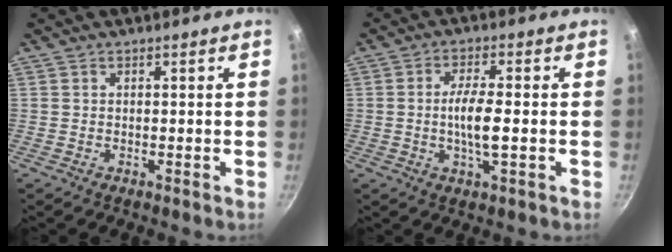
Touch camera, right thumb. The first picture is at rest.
{"total": 6.7, "force": [-0.8, 1.5, 6.4], "torque": [-0.129, 0.005, -0.018]}